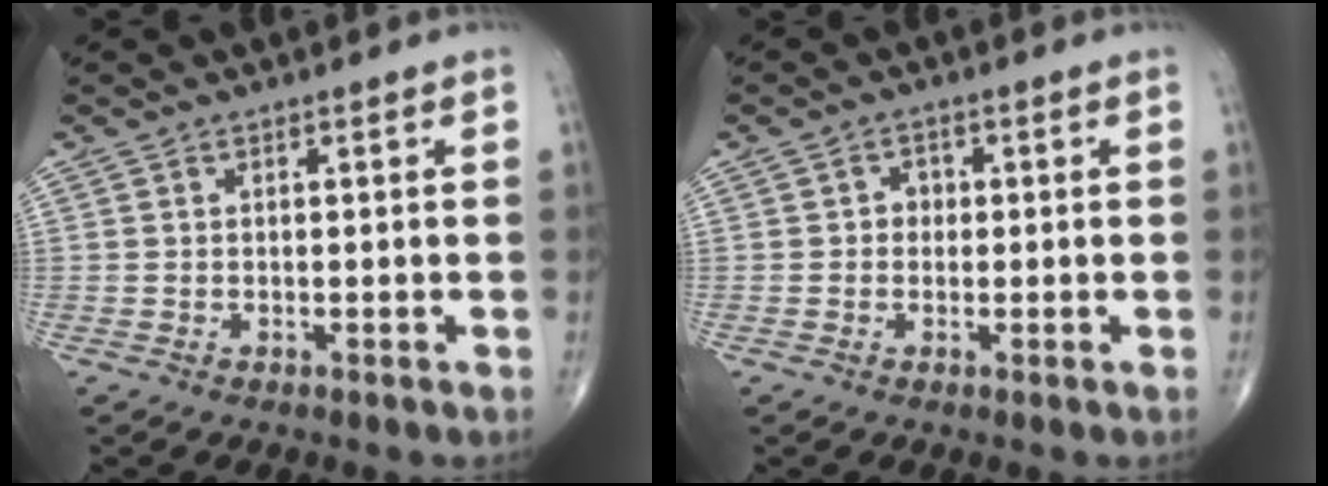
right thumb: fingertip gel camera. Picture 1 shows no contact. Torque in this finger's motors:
{"motor_torque": [0.02, 0.29, 0.36, 0.19, -0.02]}